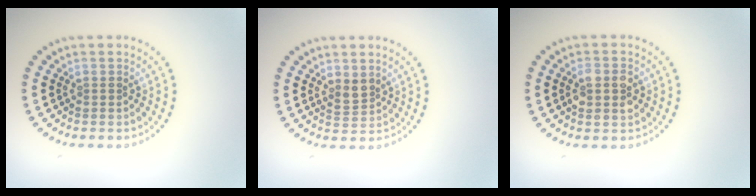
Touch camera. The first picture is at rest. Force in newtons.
{"total": 1.7, "press": 1.4, "slide": 1.0}
{"total": 2.6, "press": 2.6, "slide": 0.3}